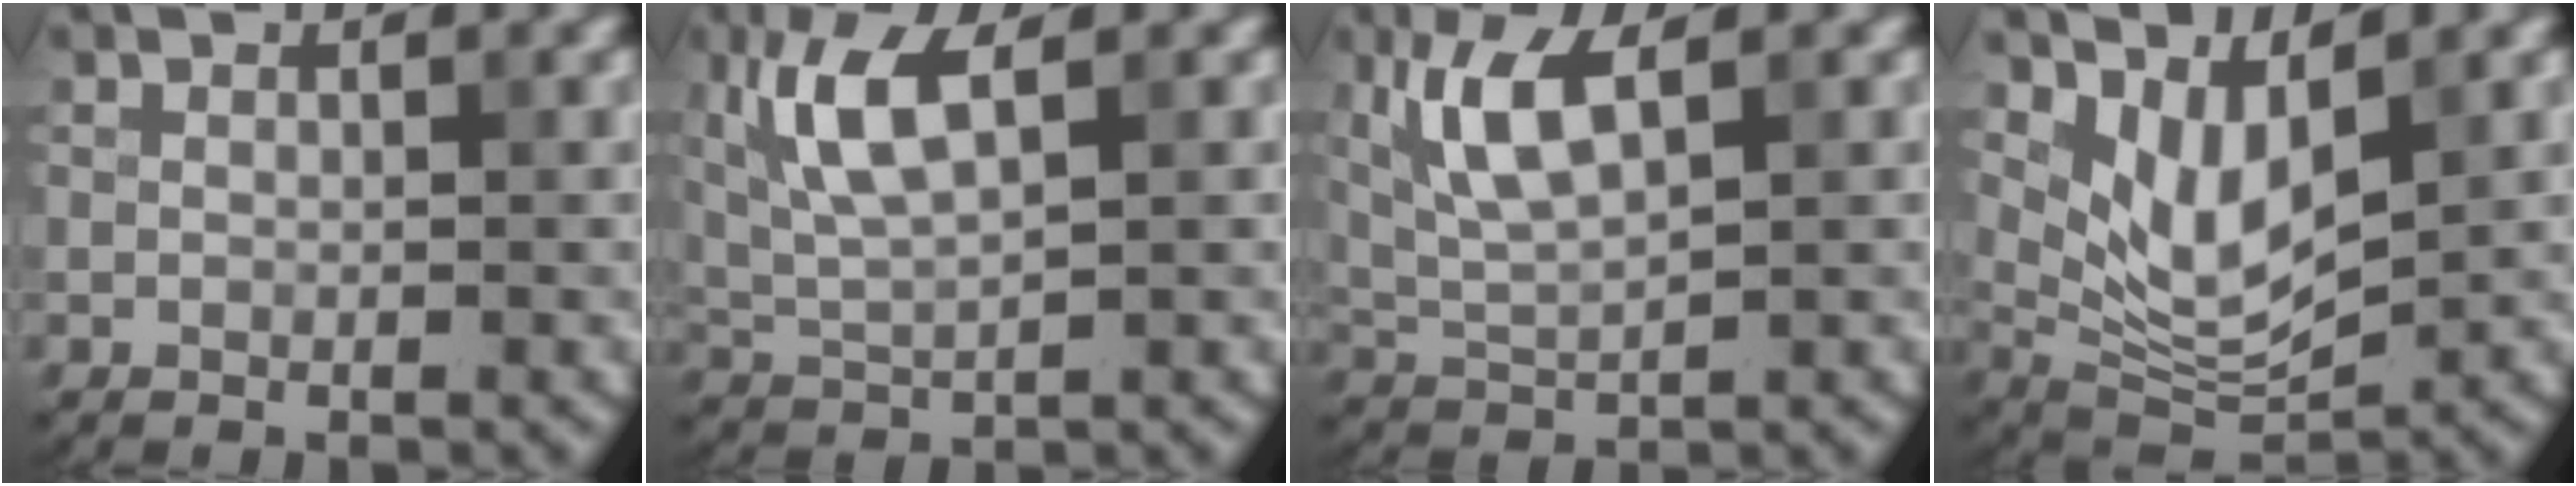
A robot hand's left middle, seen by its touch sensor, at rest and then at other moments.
{"total": 5.8, "force": [2.2, 1.9, 5.0], "torque": [-0.109, 0.007, 0.047]}
{"total": 5.3, "force": [2.1, 1.7, 4.6], "torque": [-0.102, 0.002, 0.046]}
{"total": 5.1, "force": [2.6, 2.2, 3.8], "torque": [-0.085, -0.017, 0.059]}